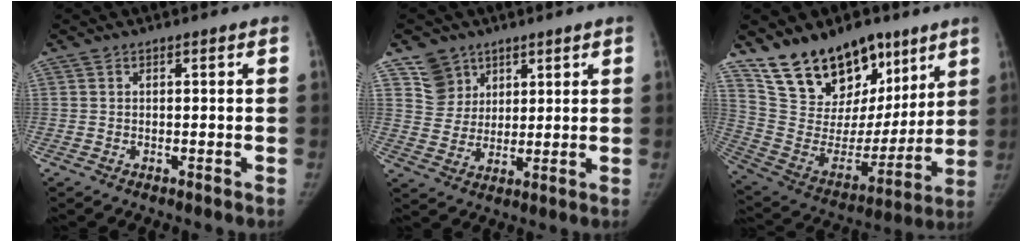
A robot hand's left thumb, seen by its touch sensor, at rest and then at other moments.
{"total": 6.8, "force": [4.2, 5.3, 0.2], "torque": [0.030, -0.036, 0.086]}
{"total": 23.0, "force": [15.4, 13.4, 10.7], "torque": [-0.126, -0.065, 0.270]}